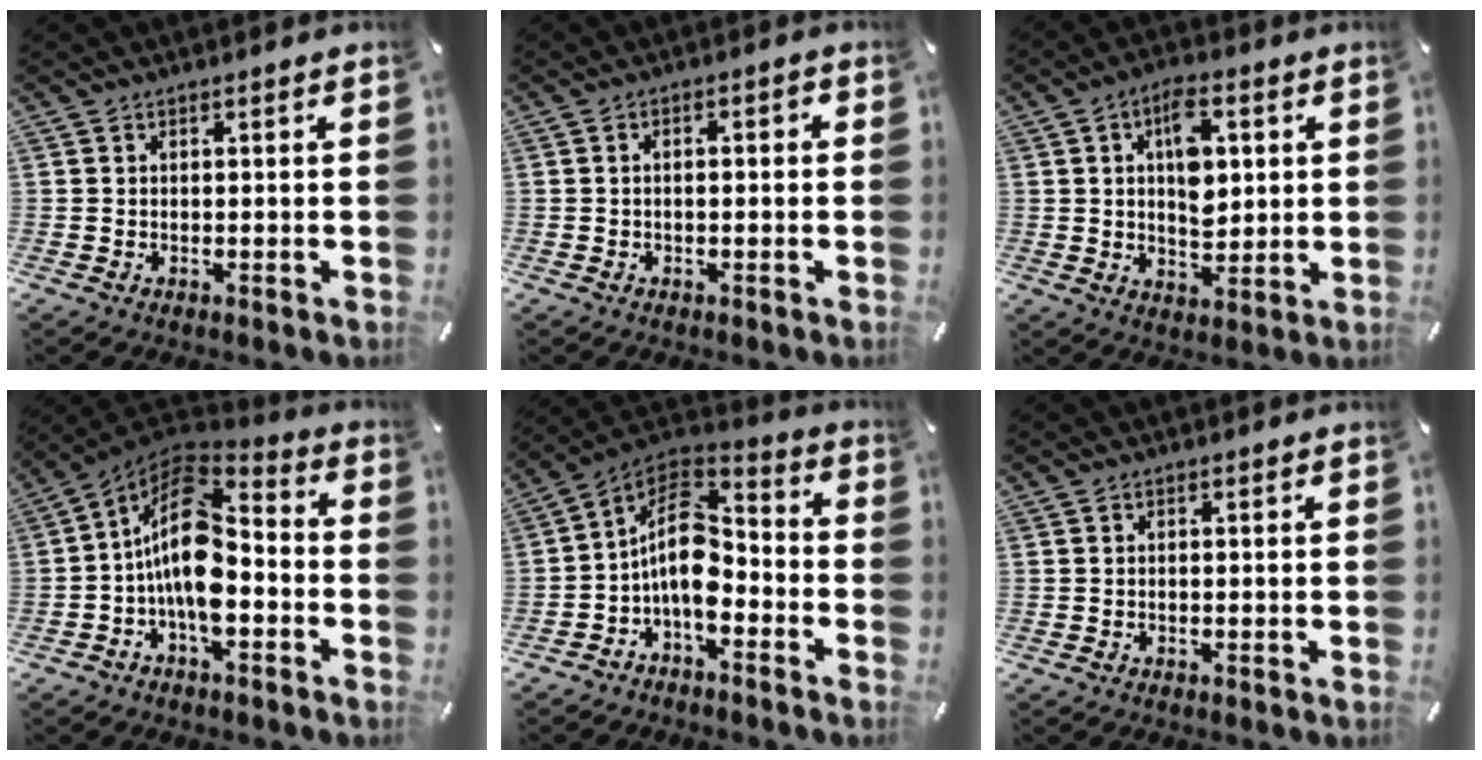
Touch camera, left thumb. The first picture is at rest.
{"total": 1.9, "force": [-0.8, 0.9, 1.5], "torque": [-0.026, 0.008, -0.016]}
{"total": 10.3, "force": [2.6, 6.6, 7.4], "torque": [-0.109, -0.001, 0.040]}
{"total": 15.4, "force": [-2.6, 8.9, 12.3], "torque": [-0.245, 0.001, -0.046]}
{"total": 13.1, "force": [-3.4, 8.5, 9.3], "torque": [-0.188, 0.012, -0.062]}
{"total": 0.0}